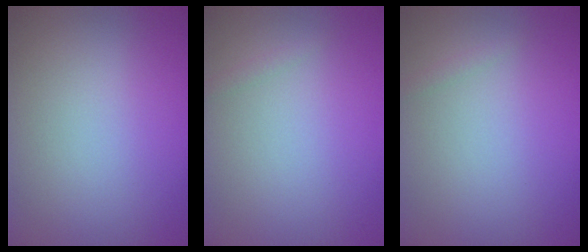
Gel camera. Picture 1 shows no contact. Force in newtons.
{"total": 0.6, "press": 0.6, "slide": 0.0}
{"total": 0.6, "press": 0.6, "slide": 0.0}